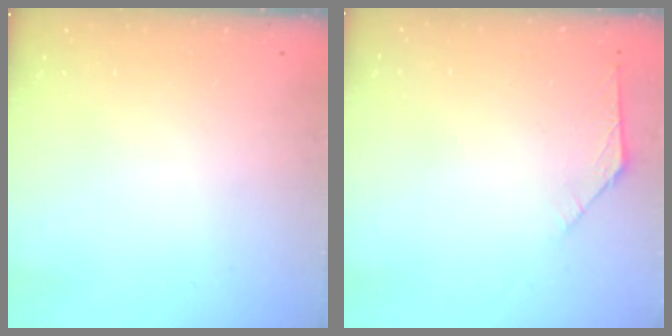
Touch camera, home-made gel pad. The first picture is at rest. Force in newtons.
{"total": 2.7, "press": 2.6, "slide": 0.7}